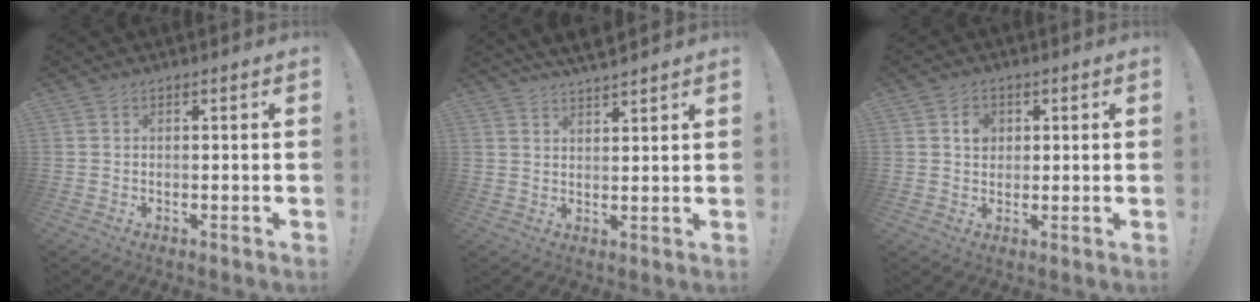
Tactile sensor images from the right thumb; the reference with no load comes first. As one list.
[{"total": 4.7, "force": [4.3, 0.6, 1.8], "torque": [-0.035, -0.024, 0.080]}, {"total": 4.2, "force": [1.3, 3.5, 1.9], "torque": [-0.013, -0.003, 0.018]}]